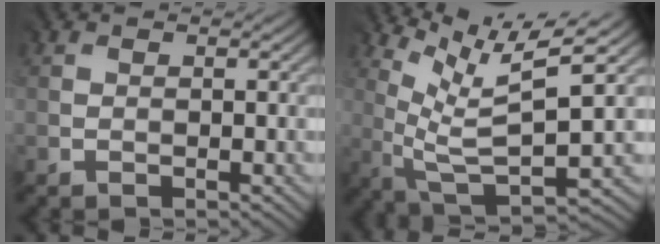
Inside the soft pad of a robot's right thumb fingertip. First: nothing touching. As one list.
[{"total": 7.2, "force": [4.1, 1.1, 5.8], "torque": [-0.120, 0.002, 0.093]}]